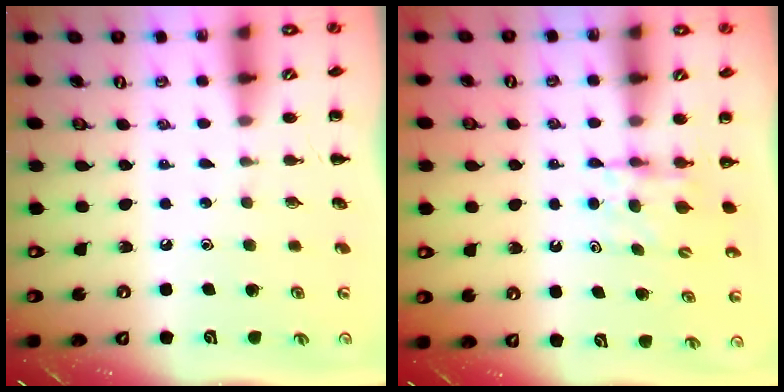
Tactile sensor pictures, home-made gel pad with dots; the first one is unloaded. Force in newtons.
{"total": 5.3, "press": 5.3, "slide": 0.3}